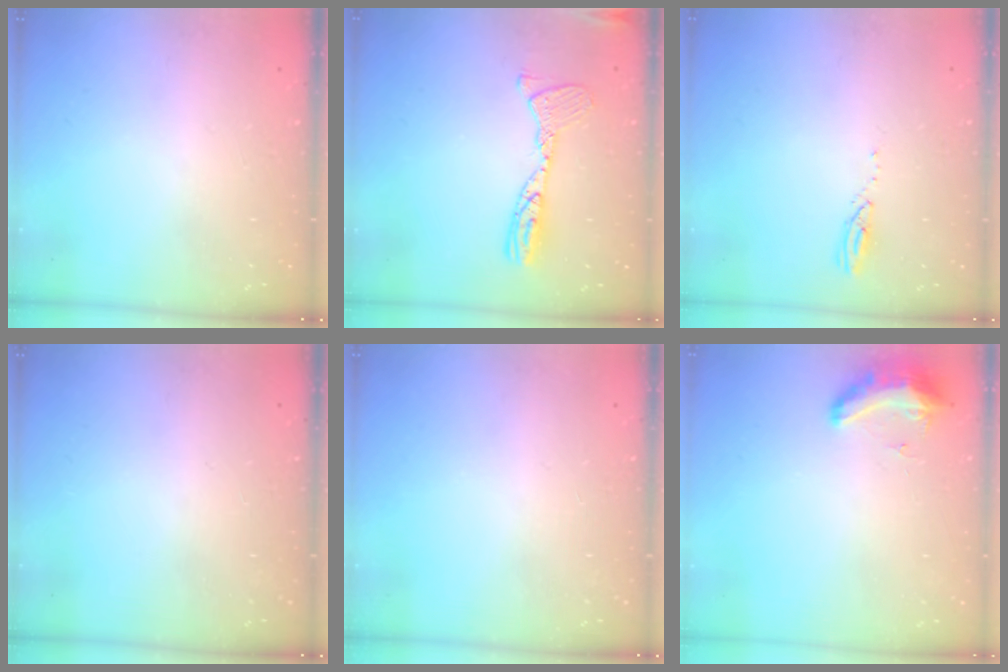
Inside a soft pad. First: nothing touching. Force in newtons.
{"total": 12.0, "press": 11.9, "slide": 1.1}
{"total": 3.0, "press": 3.0, "slide": 0.1}
{"total": 0.0}
{"total": 0.0}
{"total": 11.0, "press": 9.7, "slide": 5.3}